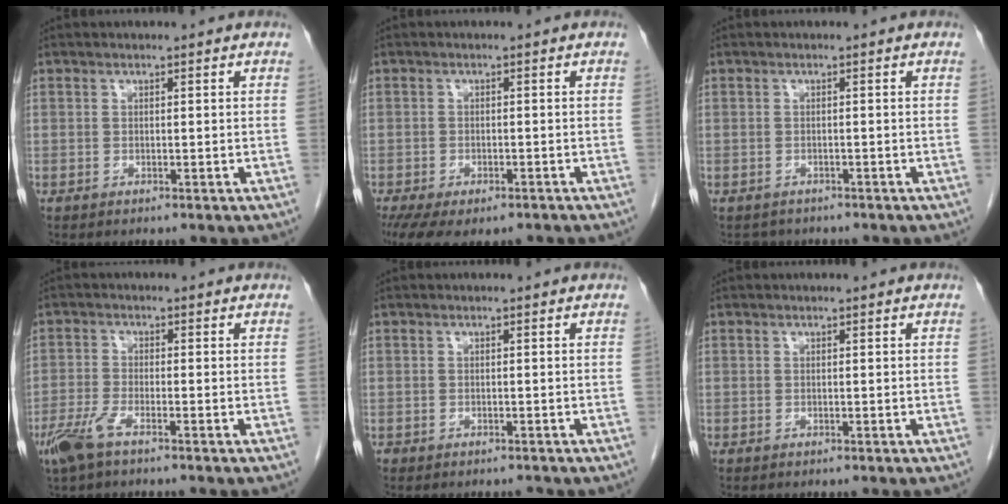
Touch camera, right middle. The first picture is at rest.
{"total": 10.7, "force": [-7.4, 5.0, 5.8], "torque": [-0.117, -0.014, -0.101]}
{"total": 2.4, "force": [-2.1, 1.2, -0.1], "torque": [-0.007, -0.002, -0.030]}
{"total": 4.6, "force": [-3.1, 0.8, 3.3], "torque": [-0.082, -0.009, -0.063]}
{"total": 1.0, "force": [-0.9, 0.5, 0.0], "torque": [-0.003, 0.001, -0.015]}
{"total": 0.0}